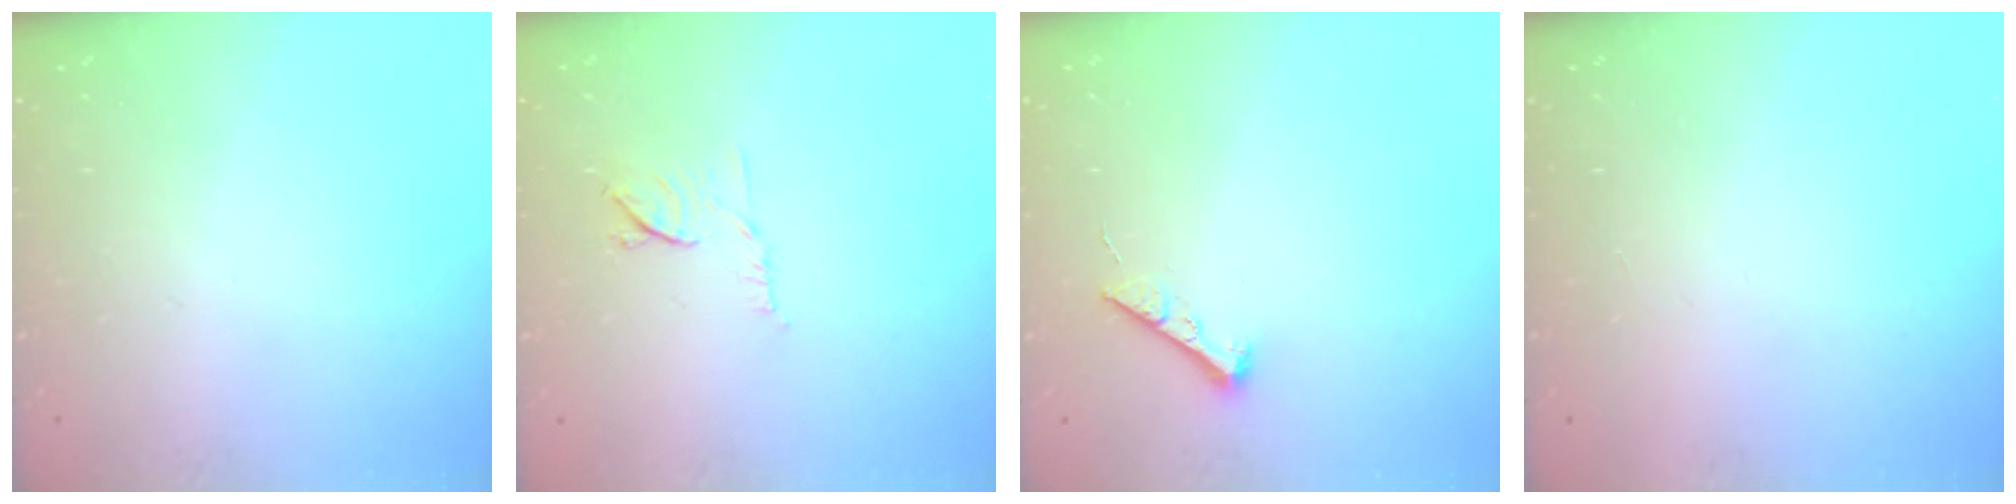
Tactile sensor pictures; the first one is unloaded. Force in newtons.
{"total": 7.8, "press": 7.8, "slide": 0.9}
{"total": 5.4, "press": 5.4, "slide": 0.8}
{"total": 1.5, "press": 1.5, "slide": 0.1}